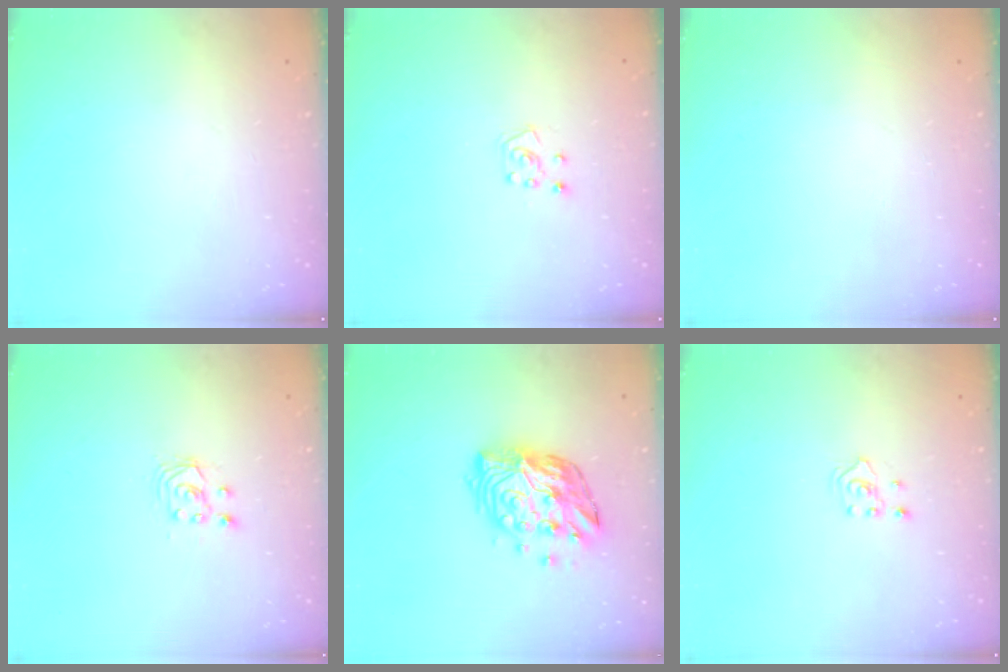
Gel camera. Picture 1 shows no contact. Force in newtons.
{"total": 6.2, "press": 6.1, "slide": 0.6}
{"total": 0.0}
{"total": 2.9, "press": 2.9, "slide": 0.2}
{"total": 14.2, "press": 14.2, "slide": 1.3}
{"total": 2.1, "press": 1.8, "slide": 0.9}